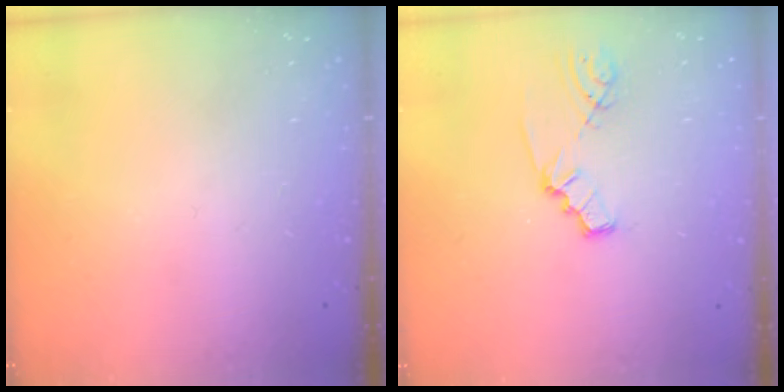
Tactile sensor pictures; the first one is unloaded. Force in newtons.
{"total": 2.1, "press": 2.1, "slide": 0.3}